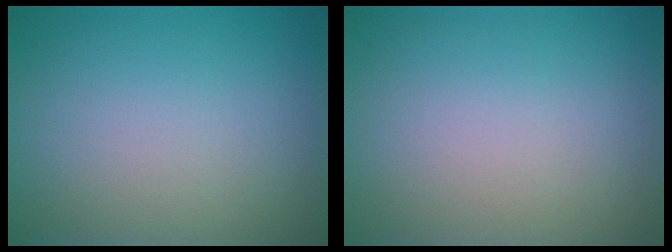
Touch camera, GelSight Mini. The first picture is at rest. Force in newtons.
{"total": 0.0}